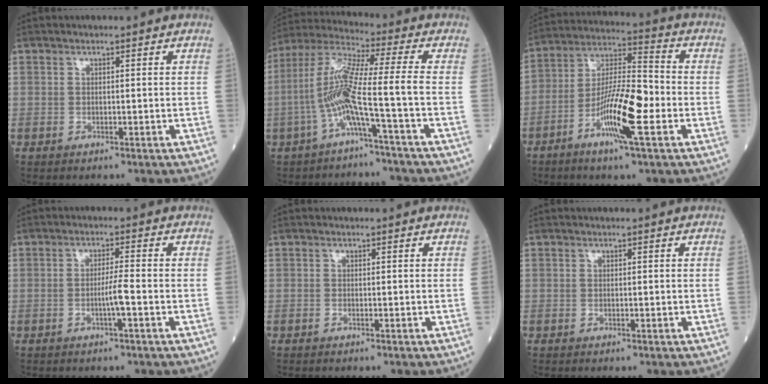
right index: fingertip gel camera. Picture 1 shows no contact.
{"total": 10.3, "force": [-3.4, -1.3, 9.6], "torque": [-0.206, 0.020, -0.071]}
{"total": 12.9, "force": [-4.6, 1.6, 12.0], "torque": [-0.225, 0.002, -0.085]}
{"total": 3.1, "force": [-1.0, -0.5, 2.9], "torque": [-0.052, -0.002, -0.021]}
{"total": 0.0}
{"total": 0.0}